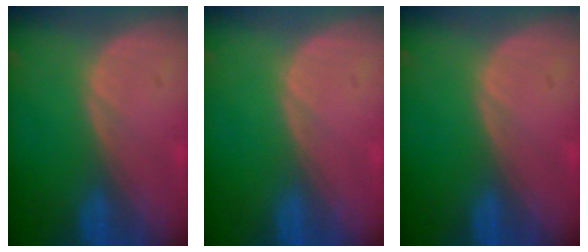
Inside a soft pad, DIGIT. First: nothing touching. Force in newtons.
{"total": 0.0}
{"total": 0.0}